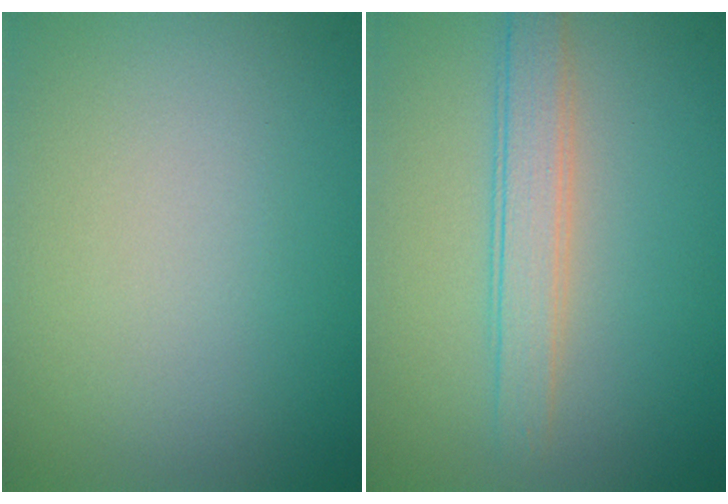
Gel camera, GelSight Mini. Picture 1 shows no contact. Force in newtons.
{"total": 3.0, "press": 3.0, "slide": 0.1}